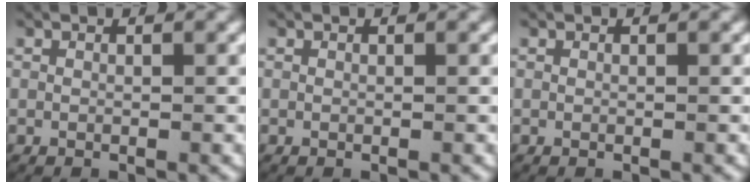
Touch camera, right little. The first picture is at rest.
{"total": 0.0}
{"total": 0.0}